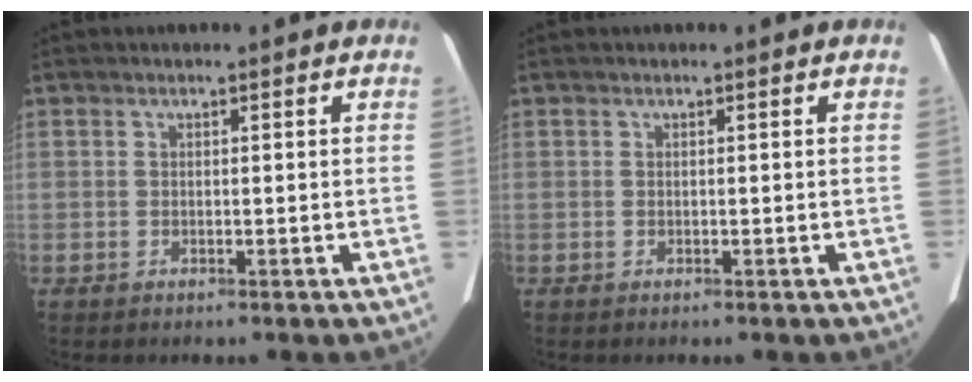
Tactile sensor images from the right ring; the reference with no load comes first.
{"total": 0.0}